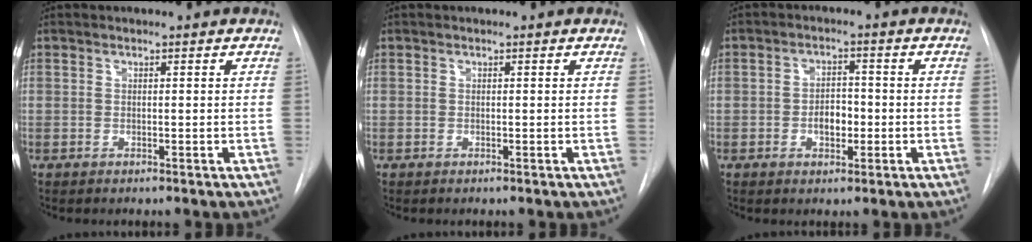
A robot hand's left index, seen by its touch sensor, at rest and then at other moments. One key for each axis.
{"total": 0.0}
{"total": 3.8, "fx": -0.9, "fy": 2.2, "fz": 2.9, "tx": -0.045, "ty": 0.006, "tz": -0.013}